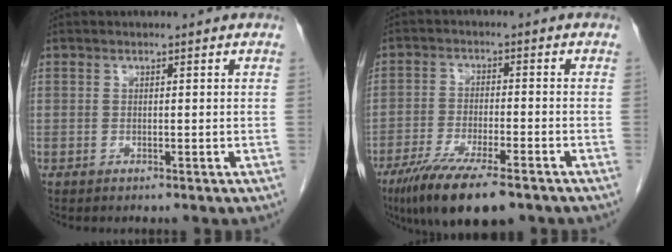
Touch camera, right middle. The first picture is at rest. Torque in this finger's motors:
{"motor_torque": [1.28, -0.85, 0.34, 0.15]}